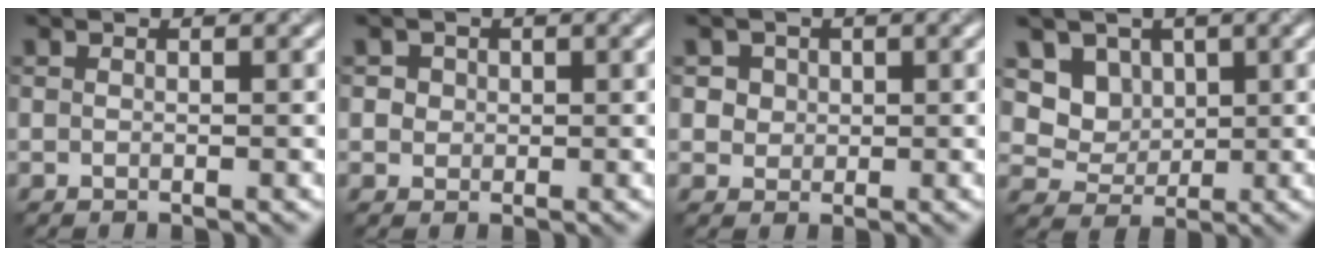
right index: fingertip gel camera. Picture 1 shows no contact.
{"total": 1.9, "force": [0.8, 1.6, 0.6], "torque": [-0.006, 0.005, 0.019]}
{"total": 2.9, "force": [1.3, 2.4, 1.1], "torque": [-0.022, 0.008, 0.025]}
{"total": 4.2, "force": [1.9, 3.4, 1.6], "torque": [-0.040, -0.021, 0.051]}